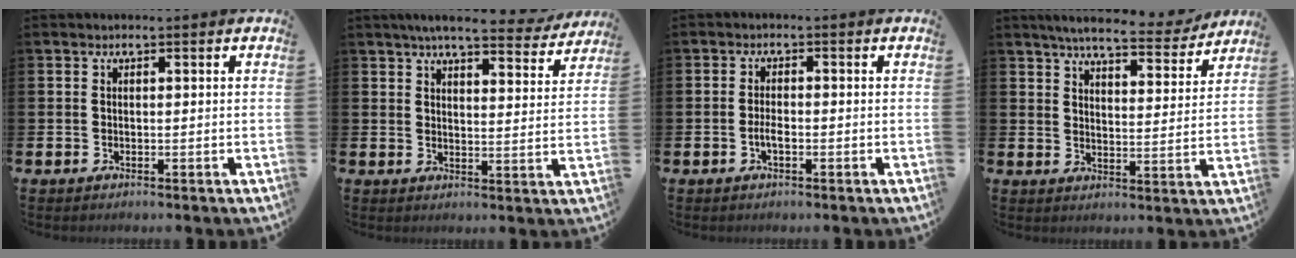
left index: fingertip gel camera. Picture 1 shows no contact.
{"total": 6.1, "force": [5.6, 0.8, 2.3], "torque": [-0.047, -0.030, 0.093]}
{"total": 1.8, "force": [-0.6, 0.7, 1.6], "torque": [-0.029, 0.001, -0.013]}
{"total": 6.6, "force": [6.1, 1.0, 2.2], "torque": [-0.048, -0.039, 0.102]}